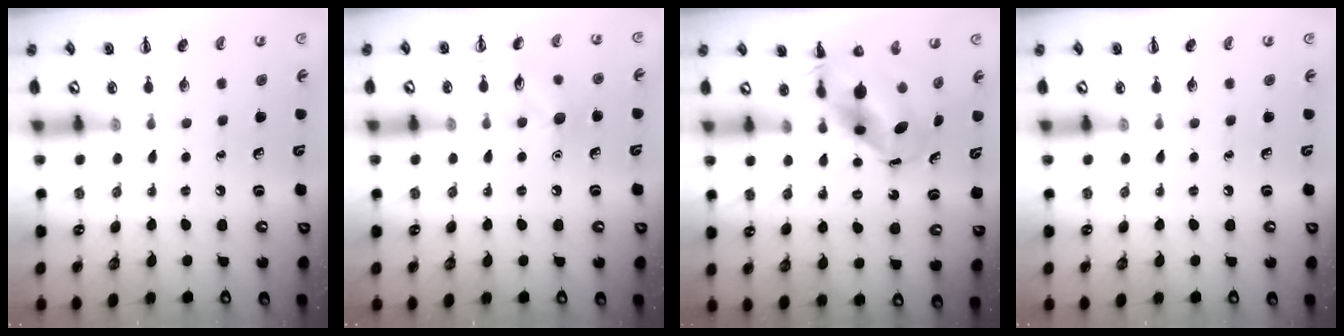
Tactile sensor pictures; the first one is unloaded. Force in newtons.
{"total": 8.4, "press": 8.4, "slide": 0.8}
{"total": 7.4, "press": 7.1, "slide": 1.9}
{"total": 0.0}